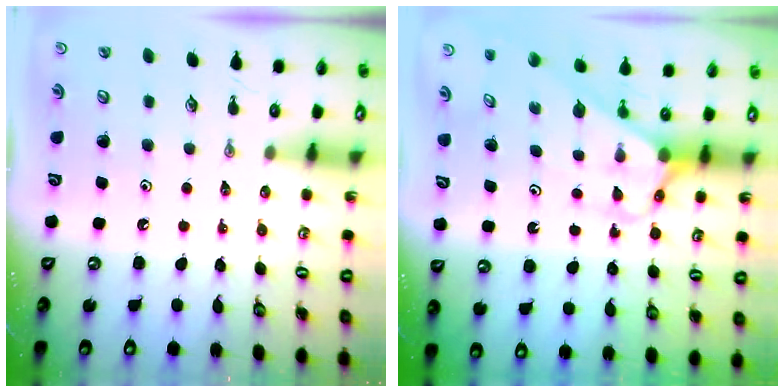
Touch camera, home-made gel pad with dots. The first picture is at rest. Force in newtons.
{"total": 2.9, "press": 2.9, "slide": 0.2}